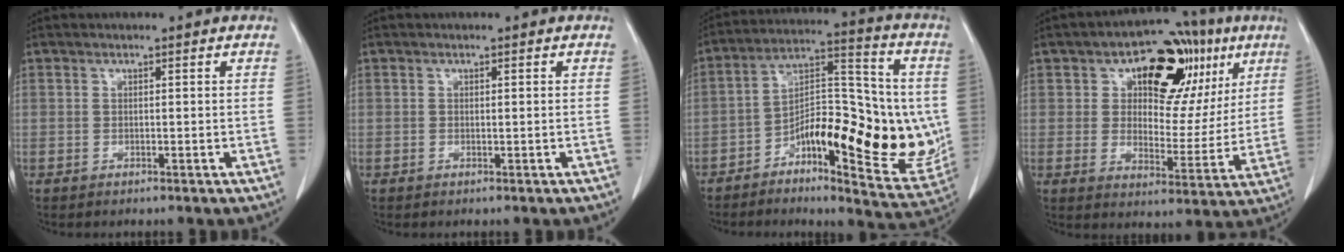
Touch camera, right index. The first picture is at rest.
{"total": 0.0}
{"total": 19.3, "force": [-4.2, 7.3, 17.4], "torque": [-0.252, 0.022, -0.058]}
{"total": 16.2, "force": [7.1, 9.4, 11.1], "torque": [-0.128, 0.033, 0.104]}